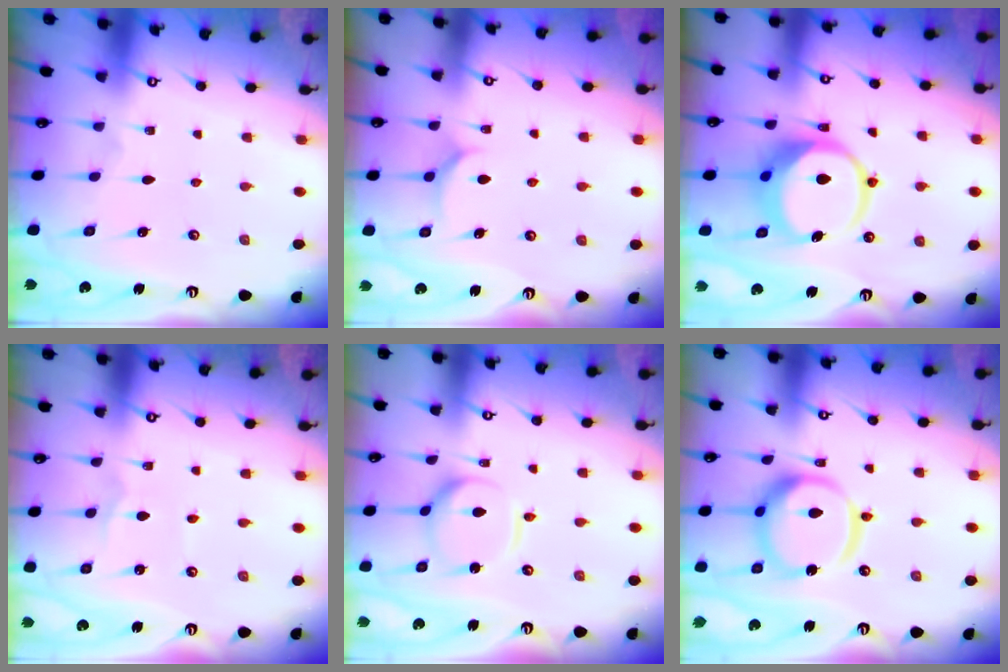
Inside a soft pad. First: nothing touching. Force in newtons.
{"total": 5.8, "press": 5.8, "slide": 0.6}
{"total": 11.2, "press": 11.1, "slide": 1.5}
{"total": 1.1, "press": 1.1, "slide": 0.1}
{"total": 9.2, "press": 9.2, "slide": 0.9}
{"total": 18.4, "press": 18.2, "slide": 2.0}